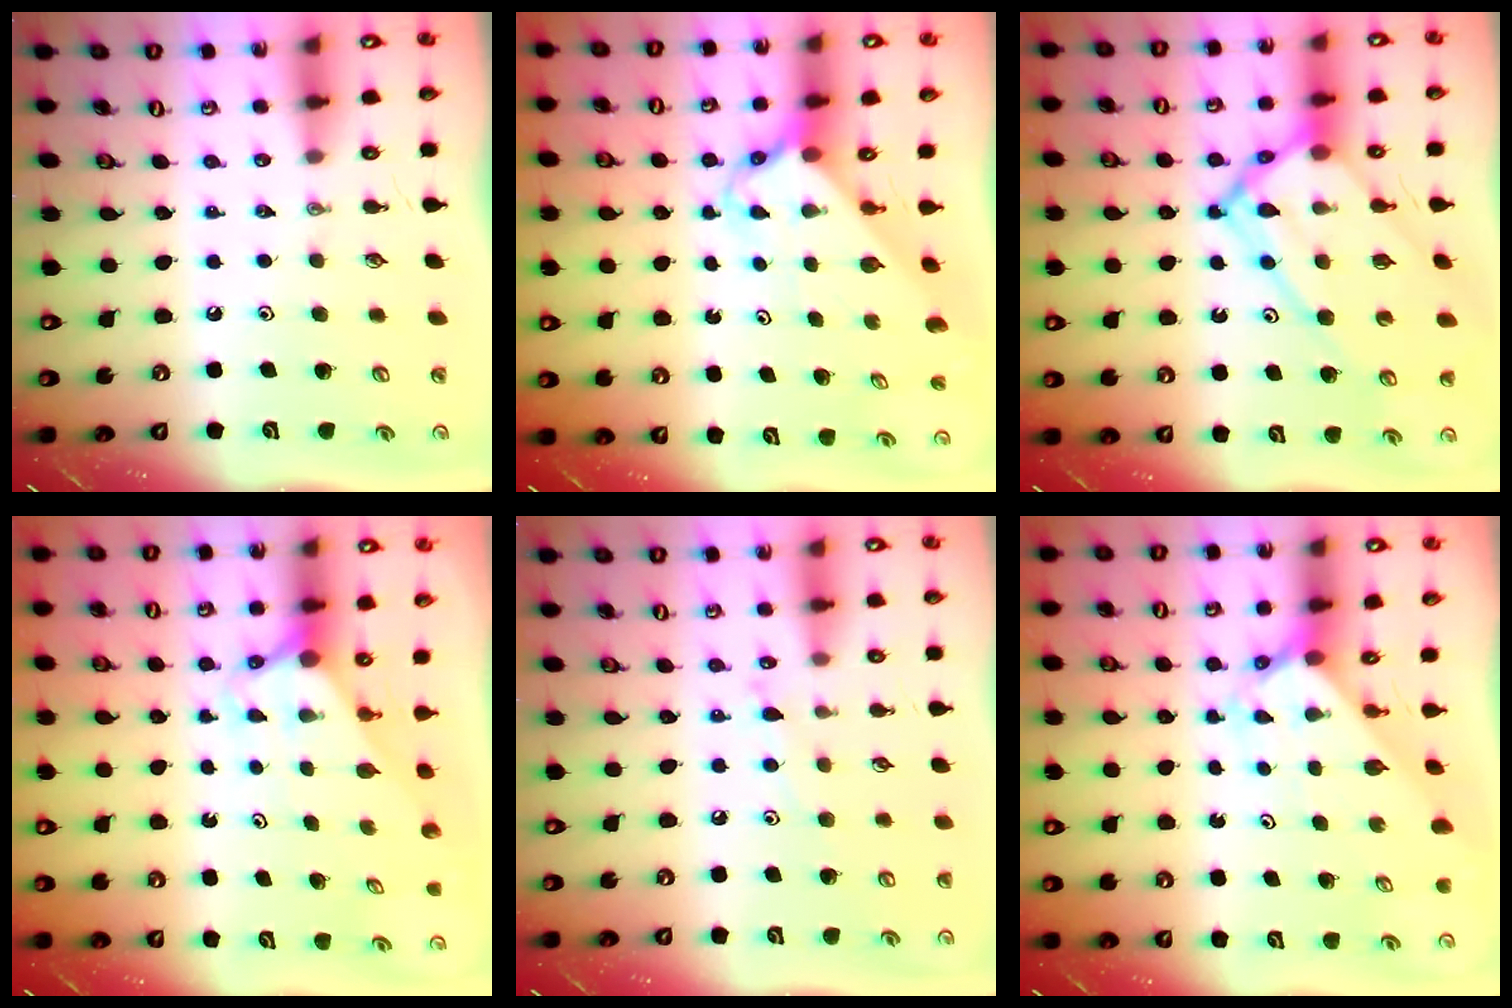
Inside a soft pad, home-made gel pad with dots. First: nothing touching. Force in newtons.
{"total": 2.9, "press": 2.9, "slide": 0.3}
{"total": 17.2, "press": 17.1, "slide": 1.6}
{"total": 2.8, "press": 2.8, "slide": 0.0}
{"total": 8.6, "press": 8.6, "slide": 0.6}
{"total": 2.0, "press": 2.0, "slide": 0.2}